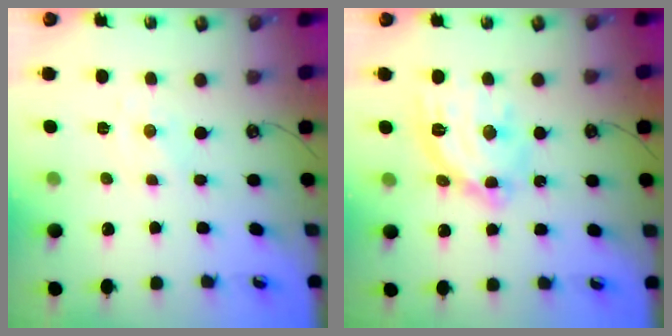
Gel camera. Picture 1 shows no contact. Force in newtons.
{"total": 17.2, "press": 17.2, "slide": 1.4}